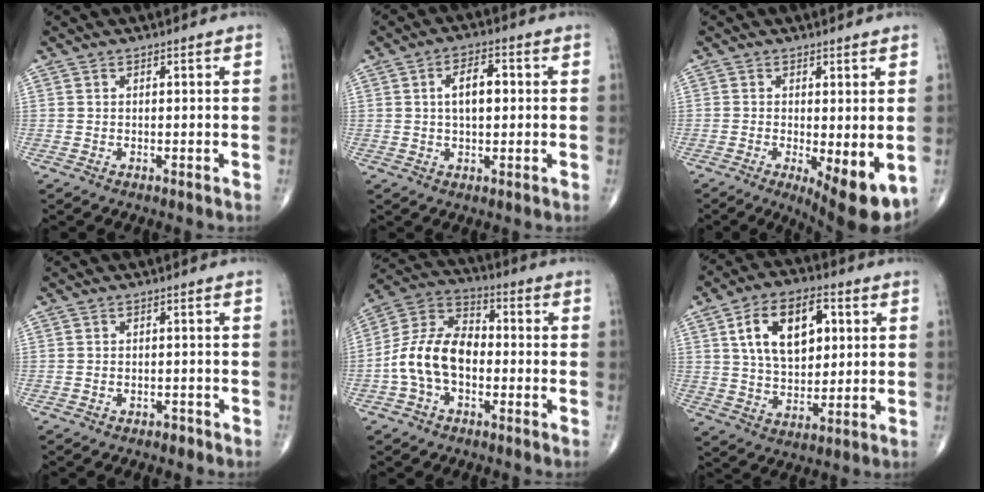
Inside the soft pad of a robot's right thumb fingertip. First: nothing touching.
{"total": 6.2, "force": [0.8, 3.2, 5.3], "torque": [-0.080, 0.010, 0.008]}
{"total": 9.4, "force": [-2.5, 3.1, 8.6], "torque": [-0.117, -0.023, -0.030]}
{"total": 1.3, "force": [-0.9, 0.8, 0.3], "torque": [-0.008, 0.009, -0.013]}
{"total": 12.9, "force": [-2.7, 8.4, 9.5], "torque": [-0.175, 0.044, -0.060]}
{"total": 14.6, "force": [4.2, 8.6, 11.1], "torque": [-0.161, -0.002, 0.074]}